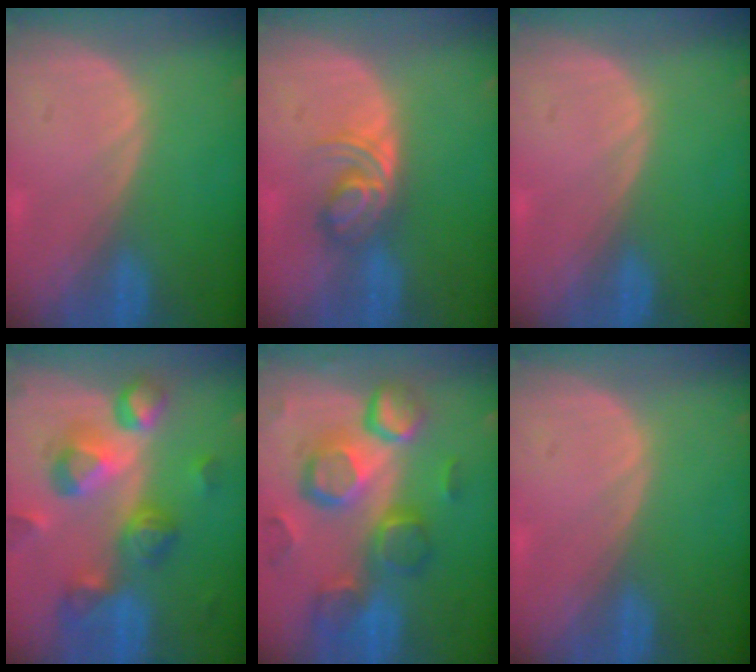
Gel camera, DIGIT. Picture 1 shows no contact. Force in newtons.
{"total": 5.8, "press": 5.0, "slide": 2.9}
{"total": 0.0}
{"total": 10.6, "press": 9.5, "slide": 4.7}
{"total": 12.4, "press": 10.8, "slide": 6.1}
{"total": 0.0}